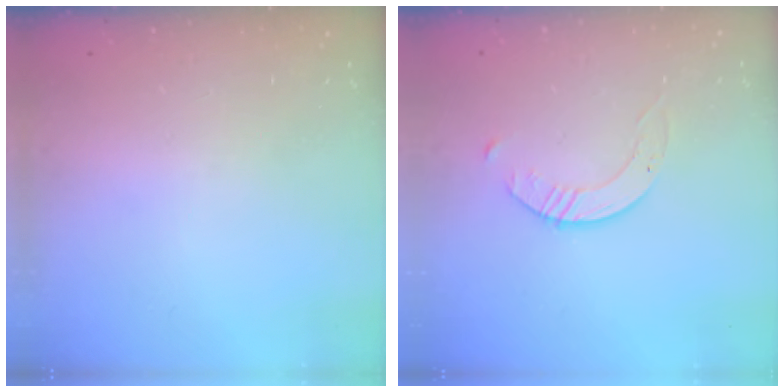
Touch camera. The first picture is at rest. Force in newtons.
{"total": 2.6, "press": 2.6, "slide": 0.3}